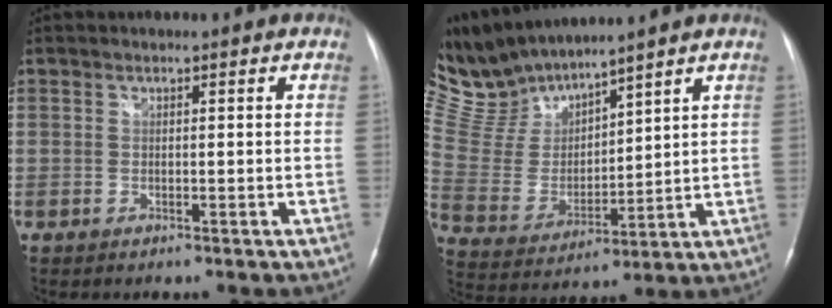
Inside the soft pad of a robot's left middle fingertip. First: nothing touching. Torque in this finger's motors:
{"motor_torque": [0.15, -0.80, -0.02, -0.06]}